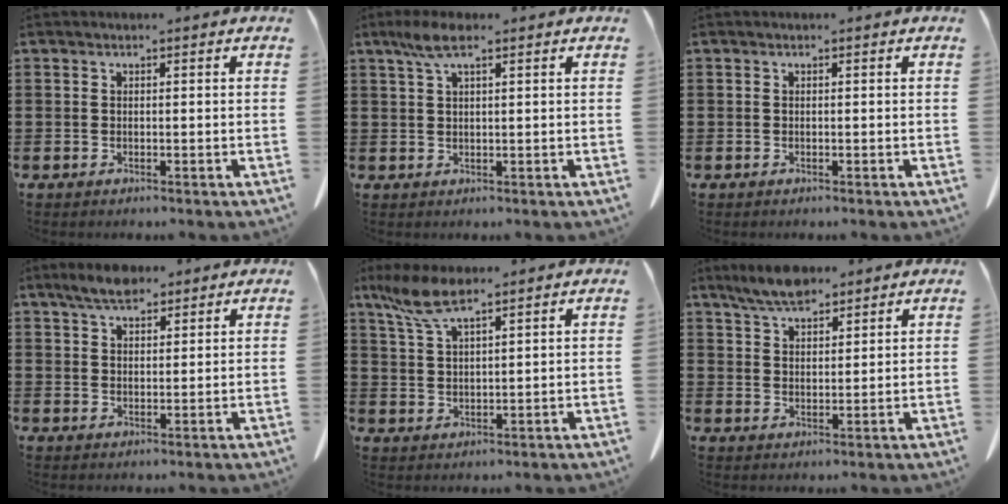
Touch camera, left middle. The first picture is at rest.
{"total": 4.3, "force": [2.3, 1.0, 3.4], "torque": [-0.073, 0.004, 0.041]}
{"total": 0.0}
{"total": 4.7, "force": [3.9, 1.6, 2.1], "torque": [-0.044, -0.007, 0.069]}
{"total": 6.5, "force": [4.5, 1.4, 4.4], "torque": [-0.105, -0.006, 0.081]}
{"total": 5.3, "force": [4.6, 1.7, 2.1], "torque": [-0.053, -0.009, 0.086]}